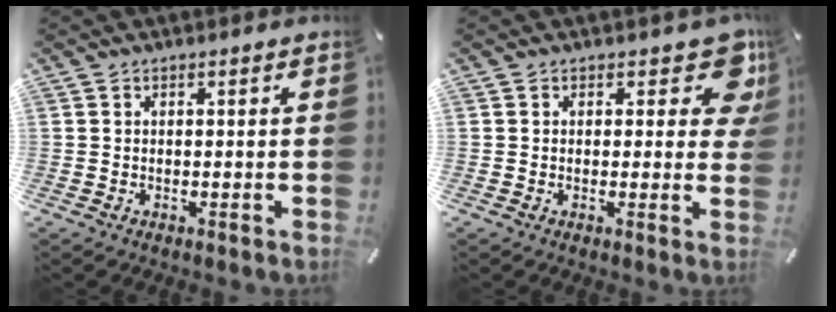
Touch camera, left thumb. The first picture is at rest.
{"total": 8.3, "force": [4.2, 4.1, 5.9], "torque": [-0.047, -0.024, 0.064]}